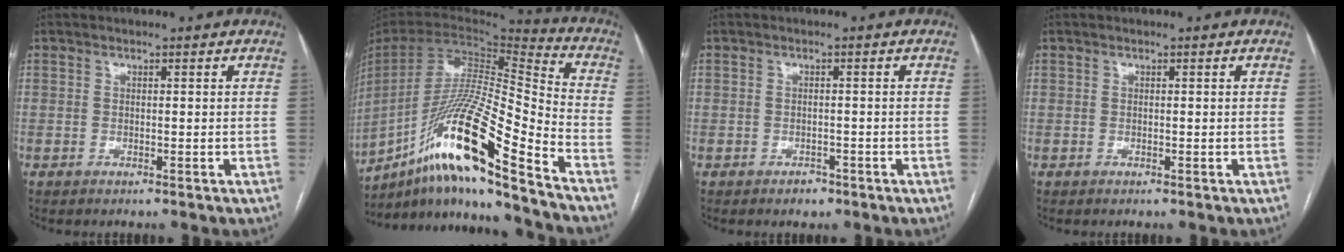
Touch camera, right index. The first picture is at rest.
{"total": 21.8, "force": [-14.4, 0.0, 16.4], "torque": [-0.323, -0.016, -0.269]}
{"total": 1.8, "force": [-1.2, 1.2, 0.5], "torque": [-0.008, 0.002, -0.014]}
{"total": 0.0}